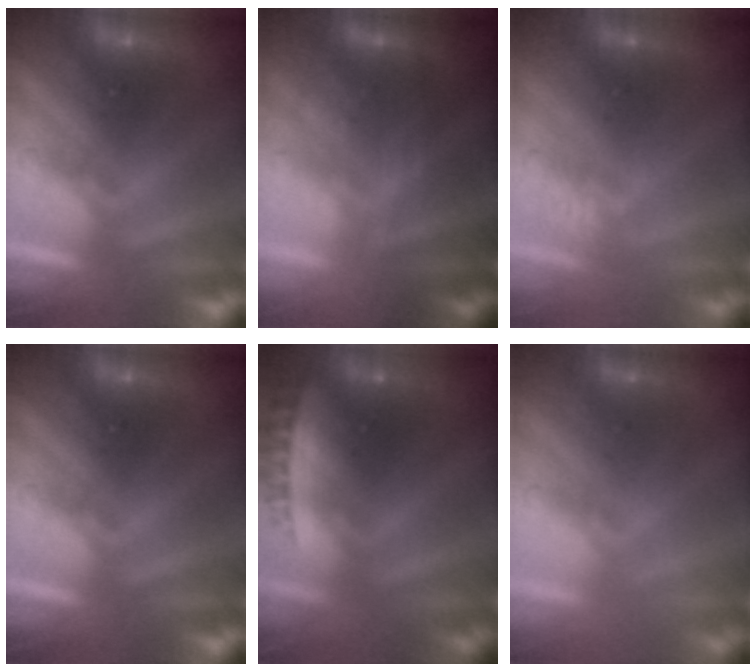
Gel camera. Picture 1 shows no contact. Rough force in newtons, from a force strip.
{"total": 2.0}
{"total": 1.1}
{"total": 0.0}
{"total": 2.6}
{"total": 2.3}